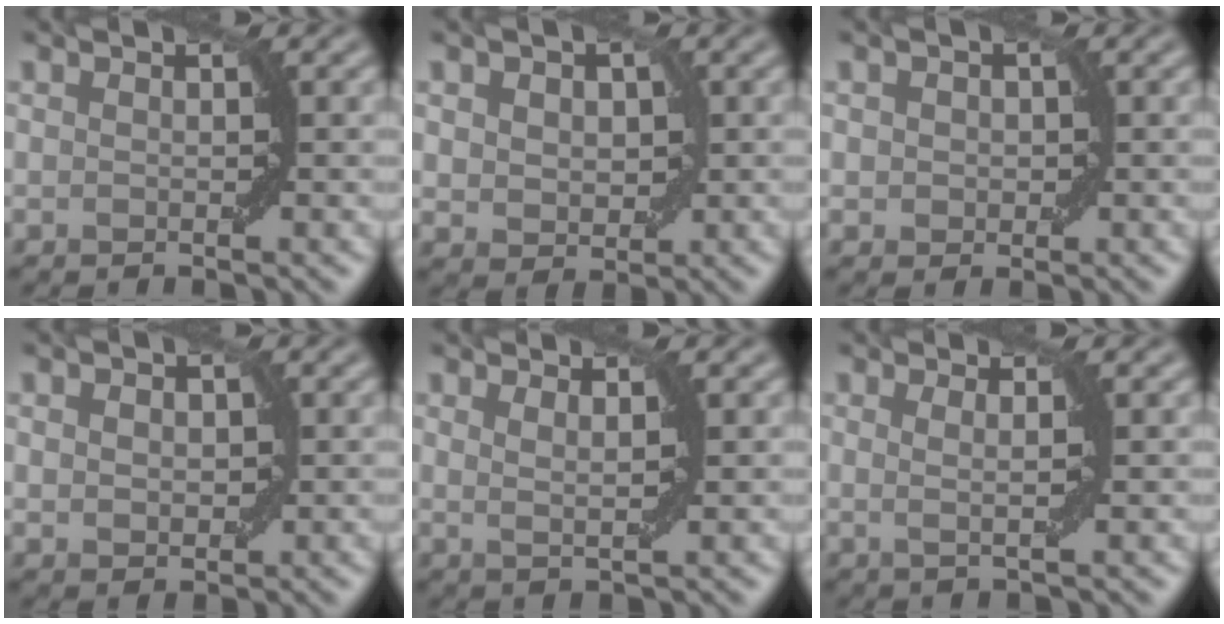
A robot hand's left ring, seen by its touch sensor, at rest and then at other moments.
{"total": 3.3, "force": [0.7, 2.6, 2.0], "torque": [-0.031, 0.008, 0.005]}
{"total": 1.4, "force": [0.1, 1.3, 0.6], "torque": [-0.005, 0.001, 0.000]}
{"total": 1.9, "force": [0.4, 1.4, 1.2], "torque": [-0.019, 0.001, 0.008]}
{"total": 1.7, "force": [1.0, 0.4, 1.3], "torque": [-0.017, -0.004, 0.015]}
{"total": 1.9, "force": [0.5, 0.5, 1.7], "torque": [-0.025, -0.004, 0.001]}